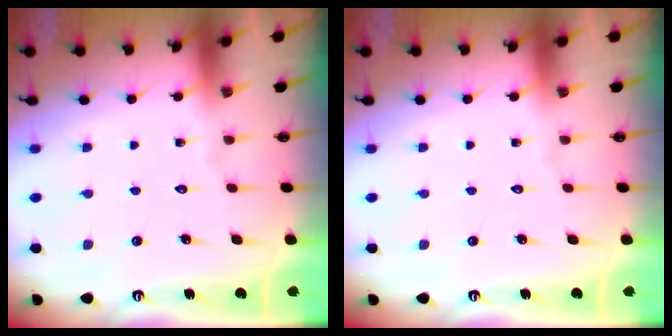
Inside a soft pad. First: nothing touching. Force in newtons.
{"total": 0.0}